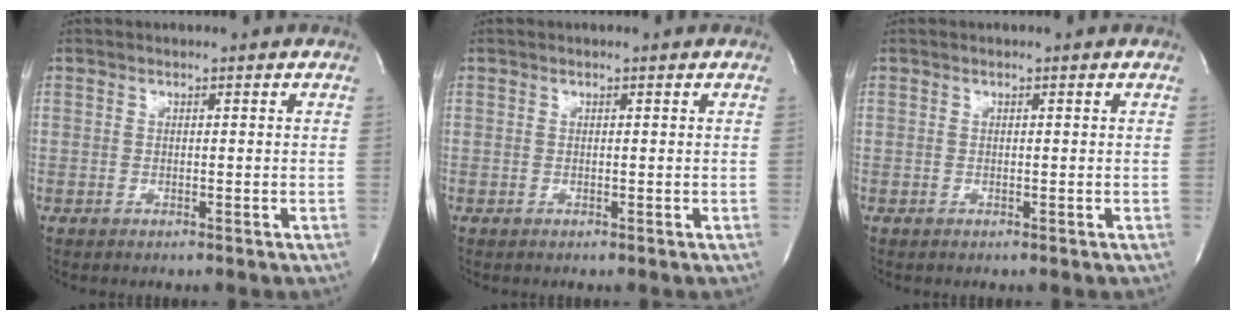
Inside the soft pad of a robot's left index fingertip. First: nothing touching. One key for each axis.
{"total": 0.0}
{"total": 0.0}